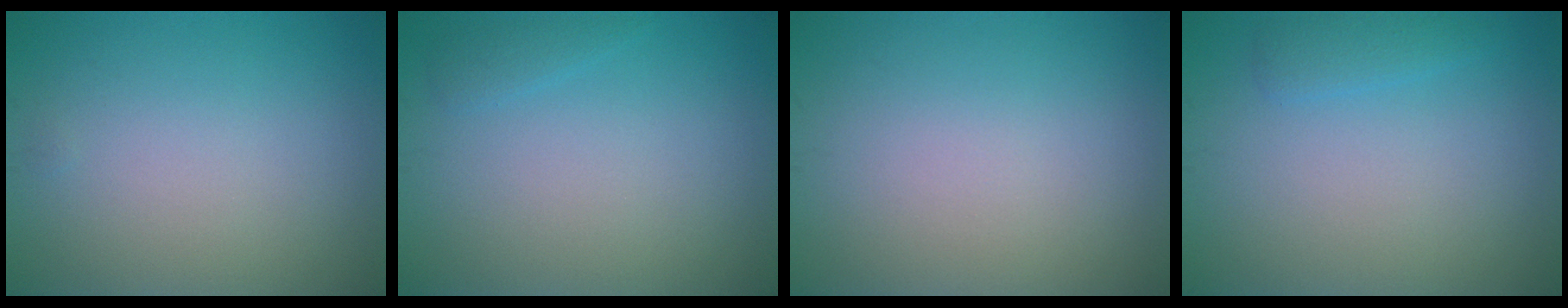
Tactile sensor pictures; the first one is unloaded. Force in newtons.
{"total": 0.9, "press": 0.9, "slide": 0.1}
{"total": 0.0}
{"total": 1.4, "press": 1.4, "slide": 0.1}